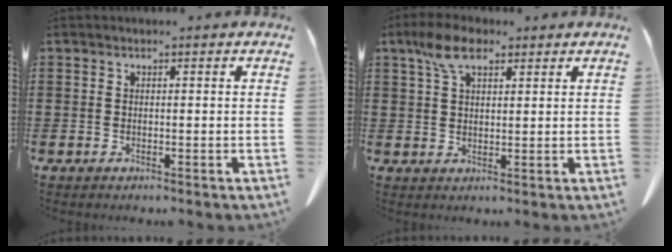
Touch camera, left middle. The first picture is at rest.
{"total": 5.9, "force": [3.4, 2.5, 4.1], "torque": [-0.090, 0.010, 0.062]}